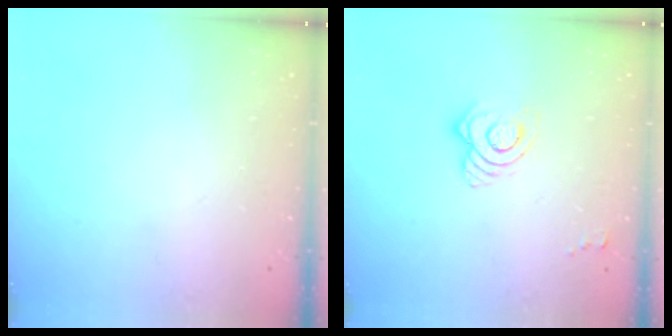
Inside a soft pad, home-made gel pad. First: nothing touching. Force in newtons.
{"total": 8.4, "press": 8.3, "slide": 0.9}